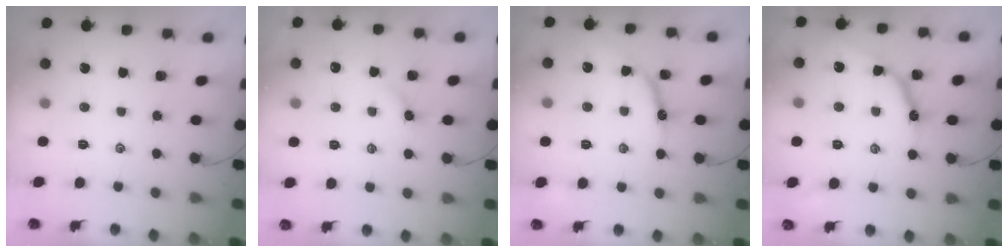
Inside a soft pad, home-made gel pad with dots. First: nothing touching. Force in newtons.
{"total": 3.3, "press": 3.3, "slide": 0.6}
{"total": 10.8, "press": 10.8, "slide": 1.0}
{"total": 9.3, "press": 9.3, "slide": 0.8}